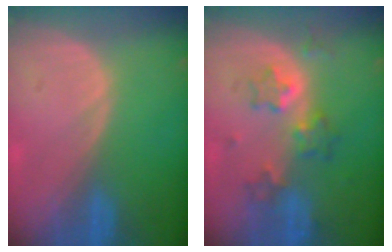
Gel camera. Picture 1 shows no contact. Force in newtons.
{"total": 6.0, "press": 5.8, "slide": 1.5}